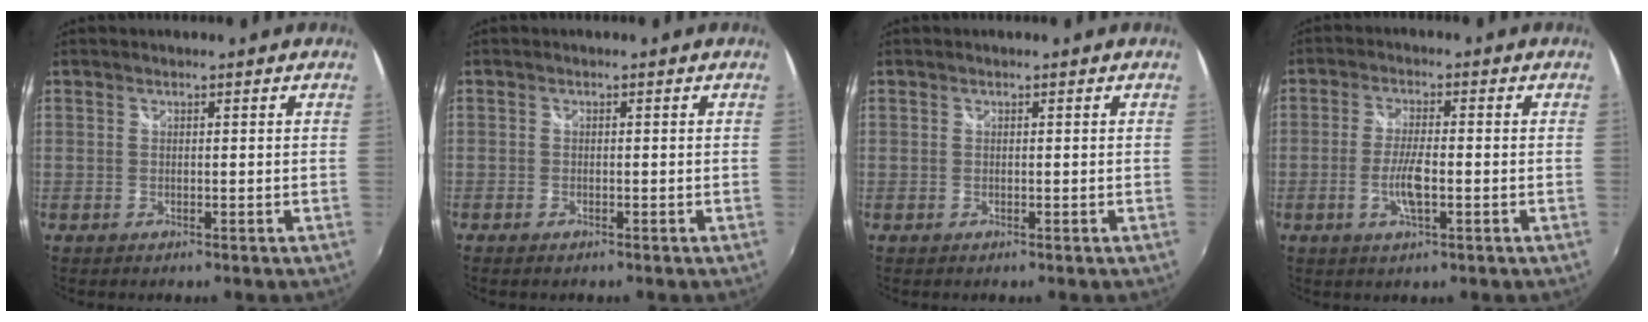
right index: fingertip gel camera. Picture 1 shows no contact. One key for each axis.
{"total": 1.2, "fx": -1.0, "fy": 0.5, "fz": 0.4, "tx": -0.010, "ty": -0.005, "tz": -0.021}
{"total": 0.0}
{"total": 5.5, "fx": -1.6, "fy": 1.3, "fz": 5.1, "tx": -0.104, "ty": -0.003, "tz": -0.031}